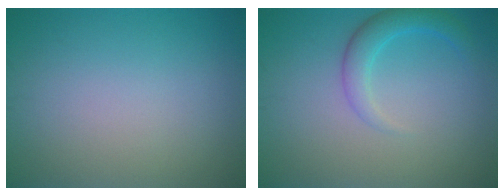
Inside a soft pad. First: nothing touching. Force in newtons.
{"total": 2.7, "press": 2.7, "slide": 0.1}